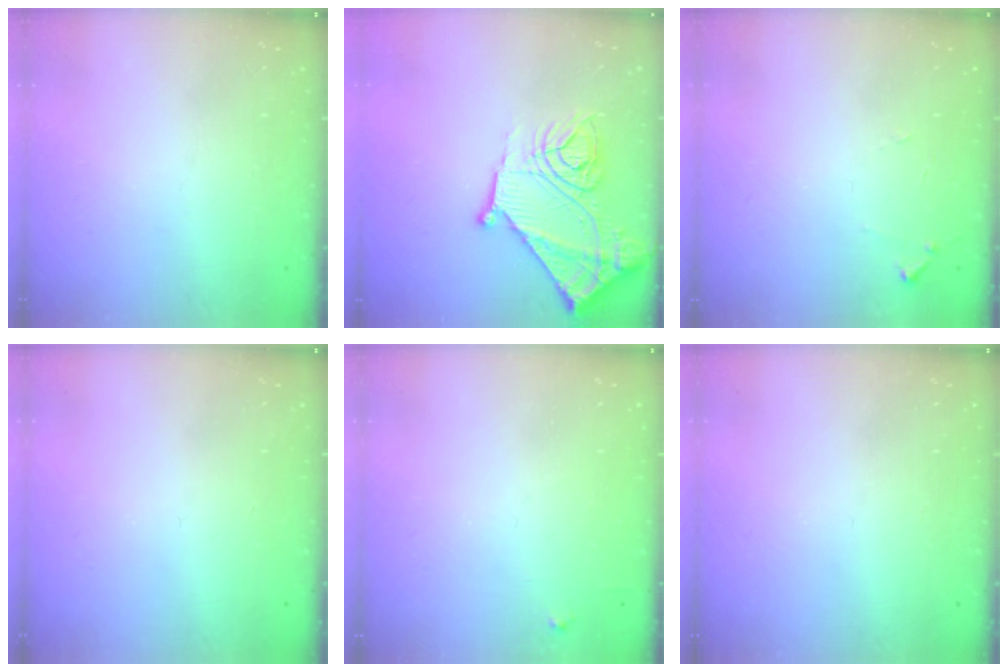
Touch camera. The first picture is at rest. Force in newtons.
{"total": 18.7, "press": 18.6, "slide": 1.7}
{"total": 5.8, "press": 5.7, "slide": 0.4}
{"total": 0.0}
{"total": 4.8, "press": 4.8, "slide": 0.7}
{"total": 0.0}